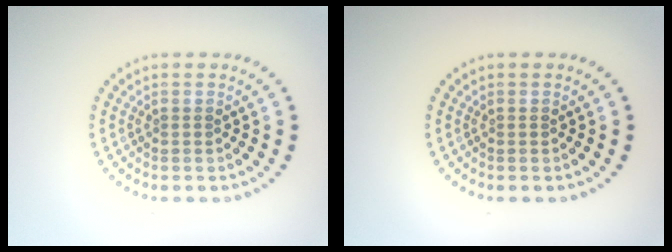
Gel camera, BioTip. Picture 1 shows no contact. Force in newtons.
{"total": 0.0}